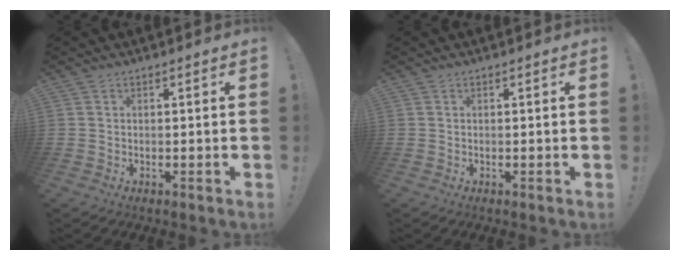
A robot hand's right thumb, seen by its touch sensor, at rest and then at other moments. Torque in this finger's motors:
{"motor_torque": [-0.08, 0.06, 0.00, 0.00, 0.00]}